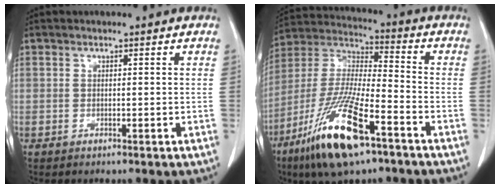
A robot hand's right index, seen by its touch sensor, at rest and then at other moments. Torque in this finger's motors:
{"motor_torque": [1.65, -0.50, 0.57, 0.21]}